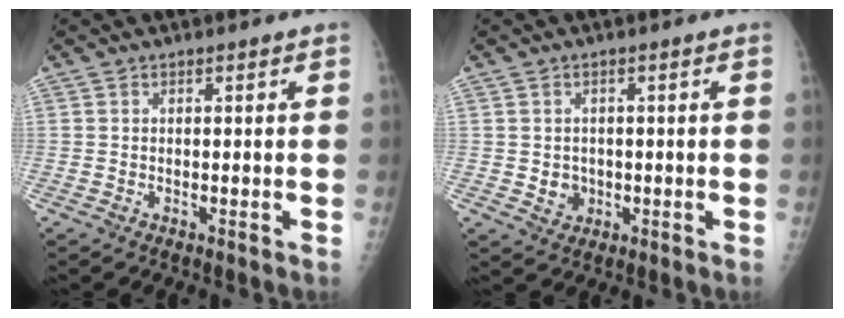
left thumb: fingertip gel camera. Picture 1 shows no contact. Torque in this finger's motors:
{"motor_torque": [-0.19, 0.12, 0.06, 0.04, 0.00]}